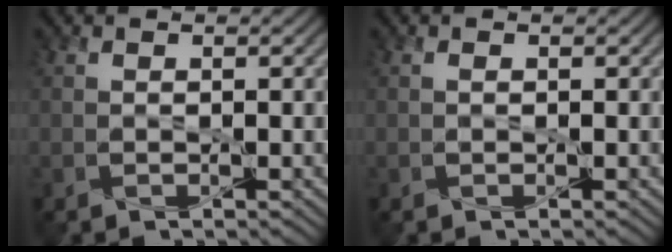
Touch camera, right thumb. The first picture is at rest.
{"total": 0.0}